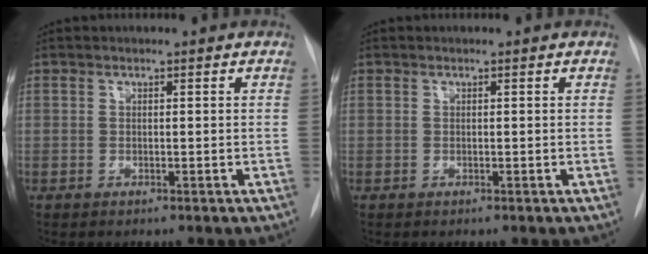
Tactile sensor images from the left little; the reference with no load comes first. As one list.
[{"total": 0.0}]